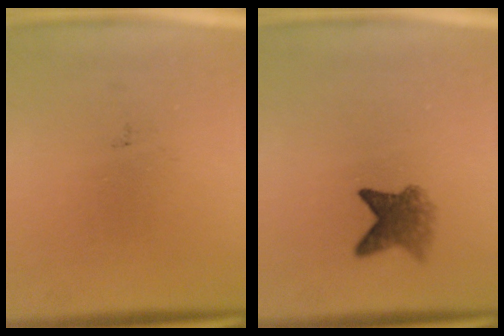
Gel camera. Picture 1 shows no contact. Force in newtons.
{"total": 4.1}